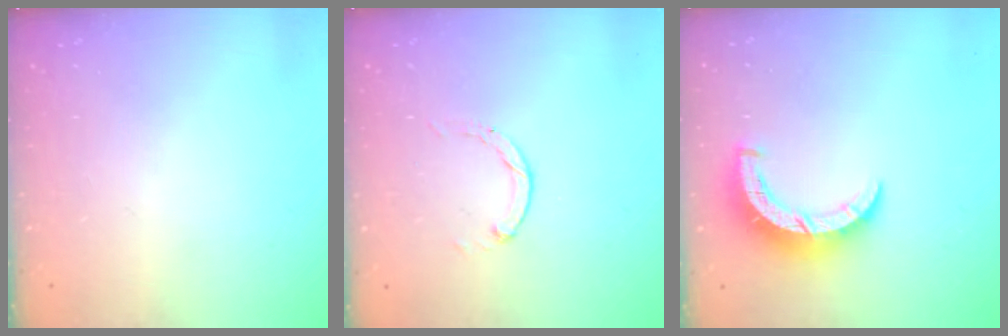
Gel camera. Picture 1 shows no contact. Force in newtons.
{"total": 0.7, "press": 0.6, "slide": 0.2}
{"total": 8.0, "press": 8.0, "slide": 0.3}